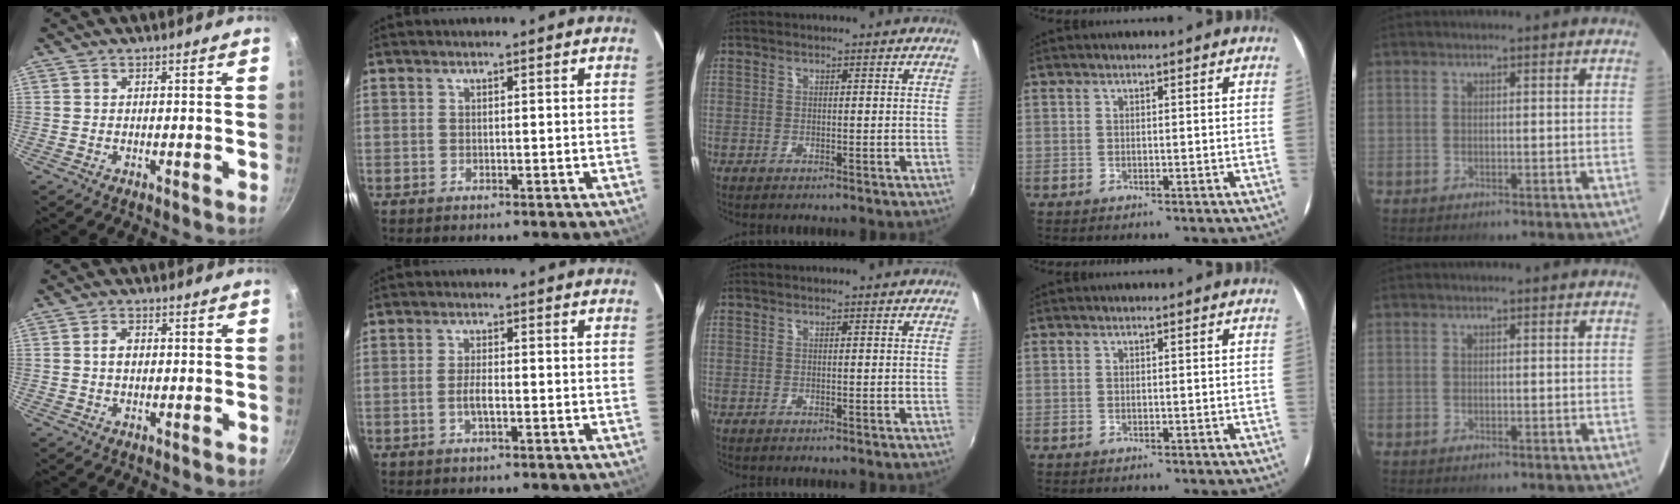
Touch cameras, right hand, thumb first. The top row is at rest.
{"thumb": {"total": 2.6, "force": [0.2, 1.9, 1.9], "torque": [-0.026, 0.006, 0.003]}, "index": {"total": 2.6, "force": [-0.9, 0.7, 2.3], "torque": [-0.049, 0.001, -0.017]}}